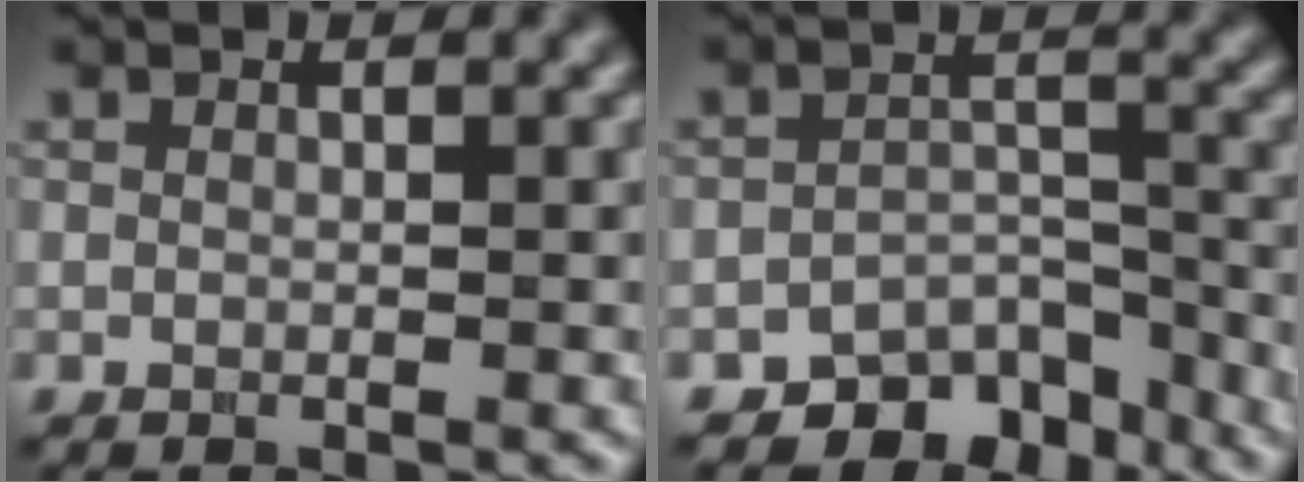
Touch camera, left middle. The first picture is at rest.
{"total": 5.6, "force": [-4.8, 2.5, 1.5], "torque": [-0.004, -0.009, -0.069]}